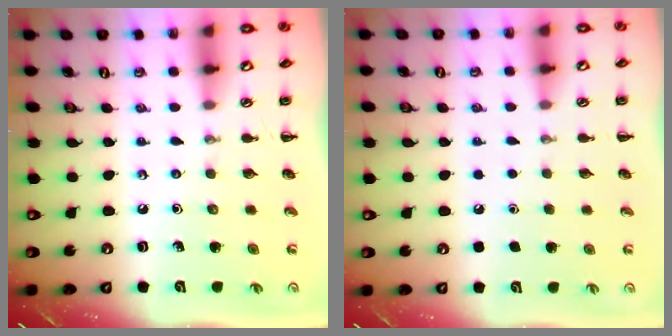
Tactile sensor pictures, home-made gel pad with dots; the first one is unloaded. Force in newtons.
{"total": 1.6, "press": 1.6, "slide": 0.1}